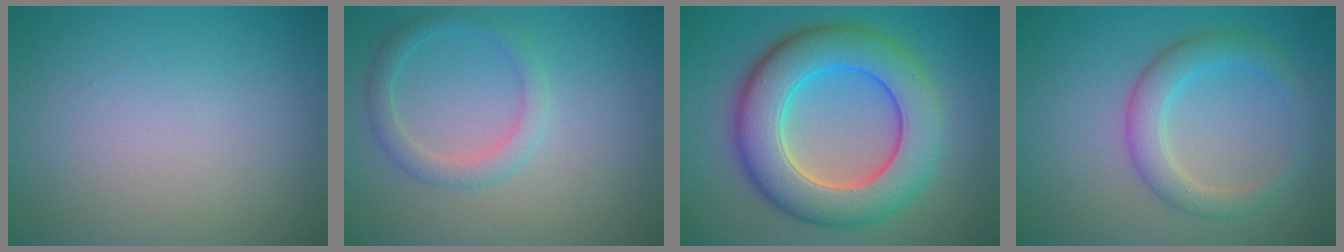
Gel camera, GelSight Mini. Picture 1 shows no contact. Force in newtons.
{"total": 2.2, "press": 2.2, "slide": 0.1}
{"total": 9.8, "press": 9.8, "slide": 0.7}
{"total": 3.4, "press": 3.4, "slide": 0.2}